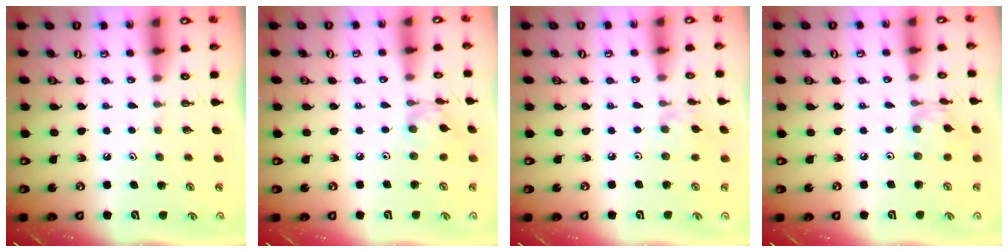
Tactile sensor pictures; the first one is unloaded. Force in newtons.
{"total": 3.7, "press": 3.7, "slide": 0.3}
{"total": 3.0, "press": 3.0, "slide": 0.3}
{"total": 3.2, "press": 3.2, "slide": 0.2}